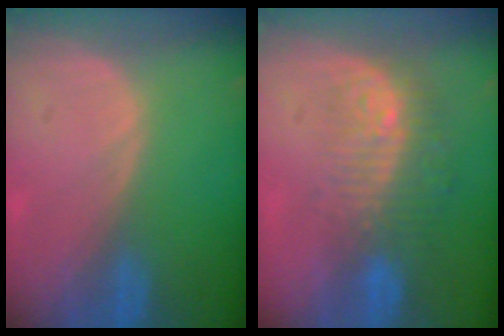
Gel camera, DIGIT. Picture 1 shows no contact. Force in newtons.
{"total": 9.7, "press": 8.3, "slide": 5.1}